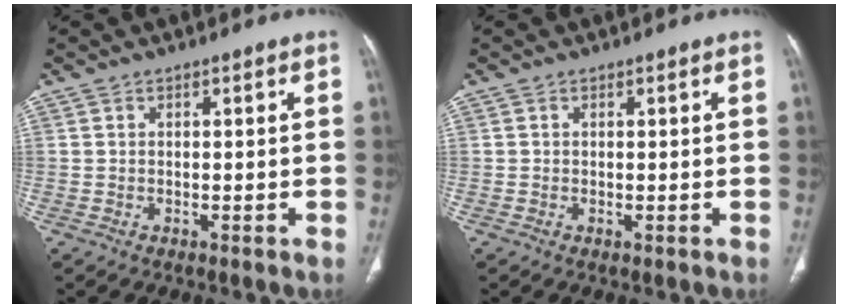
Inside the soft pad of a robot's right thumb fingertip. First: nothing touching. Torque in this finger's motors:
{"motor_torque": [2.59, 0.86, 0.24, -0.13, -0.04]}